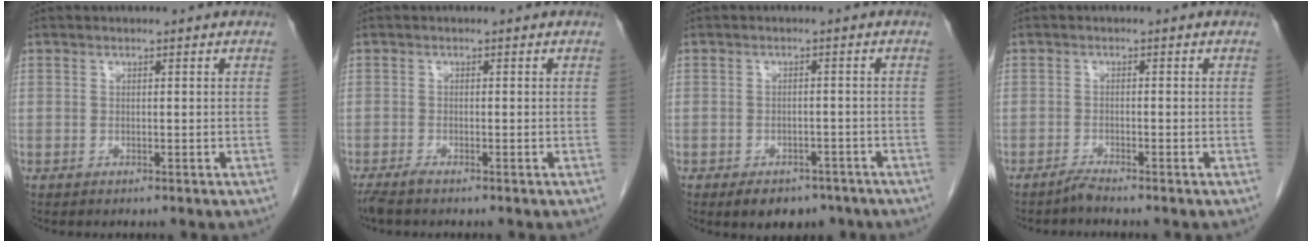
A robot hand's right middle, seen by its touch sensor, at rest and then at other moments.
{"total": 1.7, "force": [-1.4, 0.0, 0.9], "torque": [-0.025, -0.007, -0.030]}
{"total": 6.2, "force": [-4.6, 3.4, 2.2], "torque": [-0.022, 0.005, -0.061]}
{"total": 1.4, "force": [-1.3, -0.3, 0.3], "torque": [-0.006, -0.004, -0.026]}